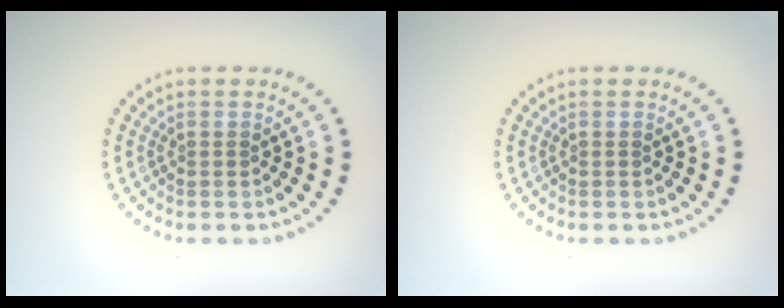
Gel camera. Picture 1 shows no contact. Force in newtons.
{"total": 0.0}